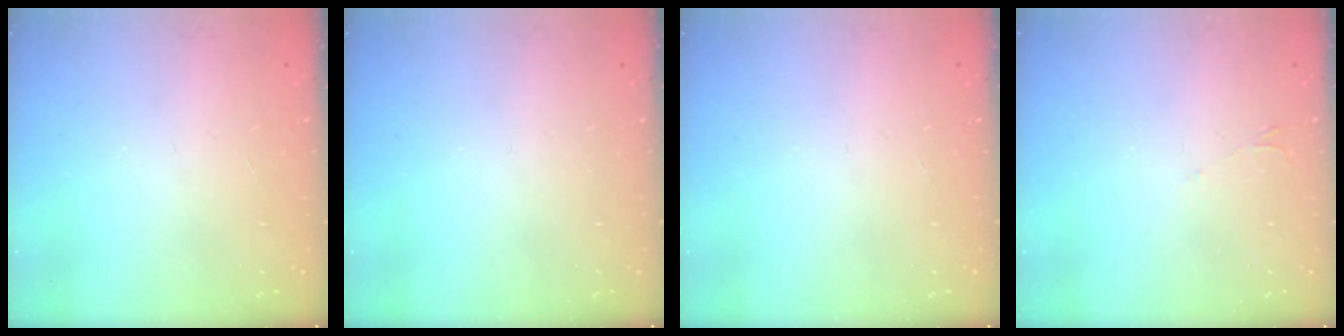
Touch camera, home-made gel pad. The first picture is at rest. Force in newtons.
{"total": 0.0}
{"total": 0.0}
{"total": 2.2, "press": 2.2, "slide": 0.4}